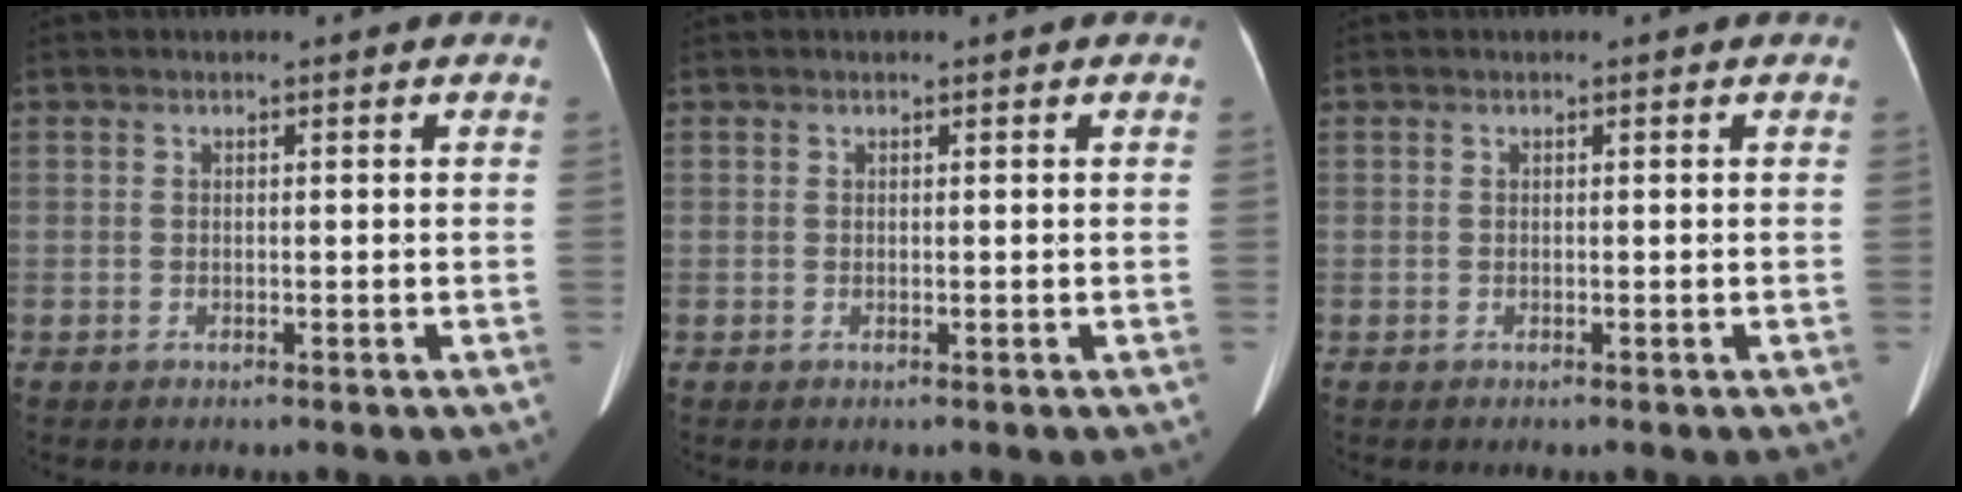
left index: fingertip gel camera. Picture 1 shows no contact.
{"total": 0.0}
{"total": 0.0}